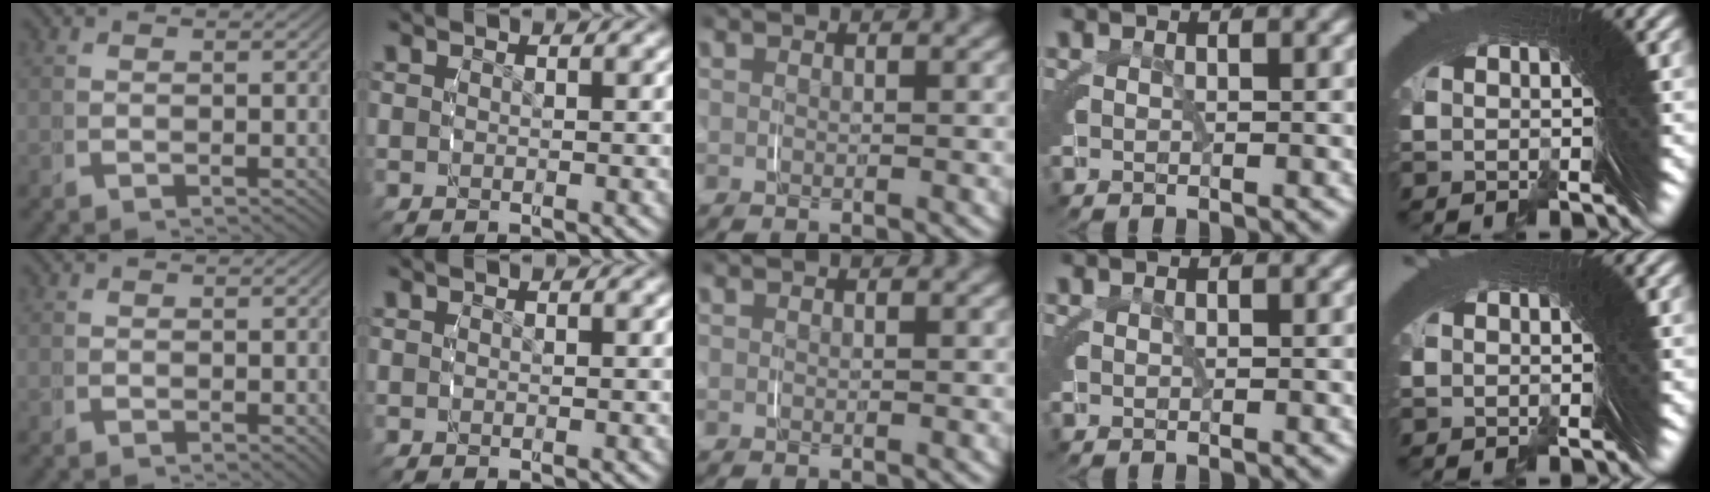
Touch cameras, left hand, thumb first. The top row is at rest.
{"thumb": {"total": 0.6, "force": [0.1, 0.4, 0.5], "torque": [-0.007, -0.006, 0.005]}}